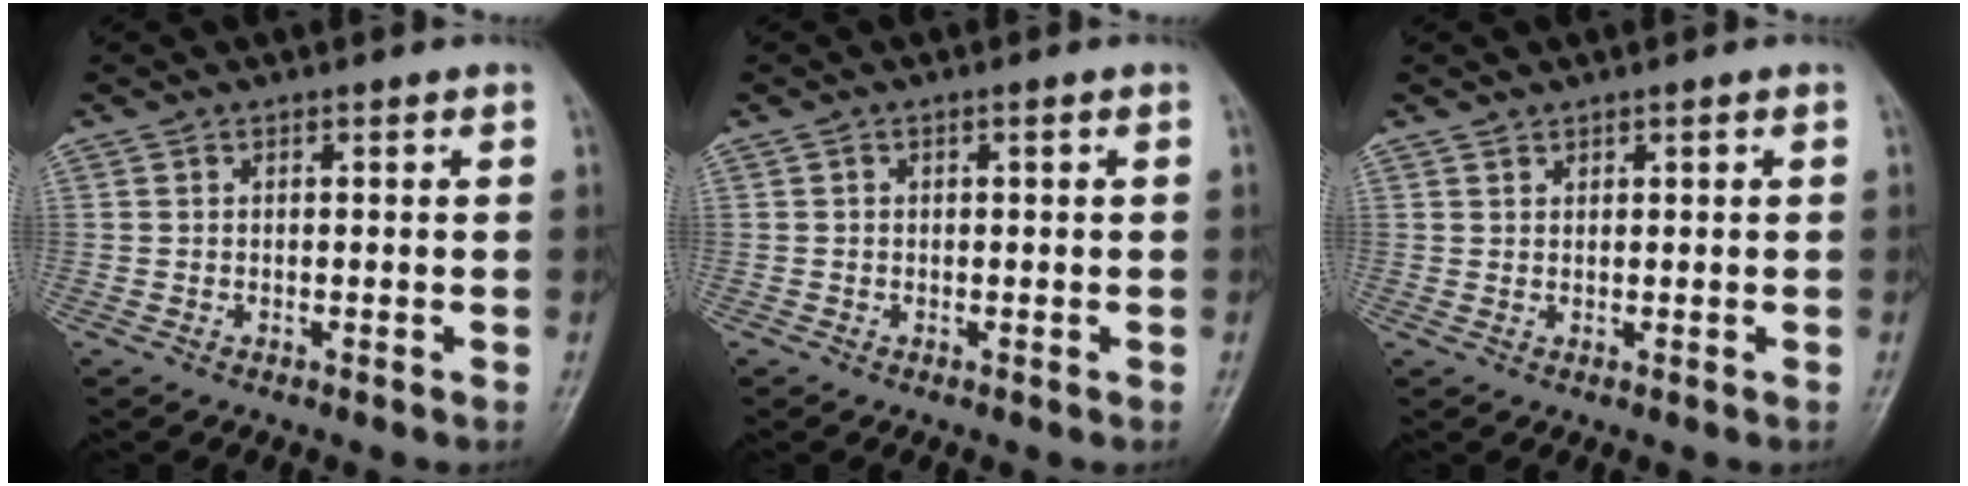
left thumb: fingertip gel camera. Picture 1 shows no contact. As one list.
[{"total": 0.5, "force": [0.0, 0.3, 0.5], "torque": [-0.005, 0.000, 0.001]}, {"total": 0.9, "force": [0.7, 0.5, 0.3], "torque": [0.001, -0.001, 0.012]}]